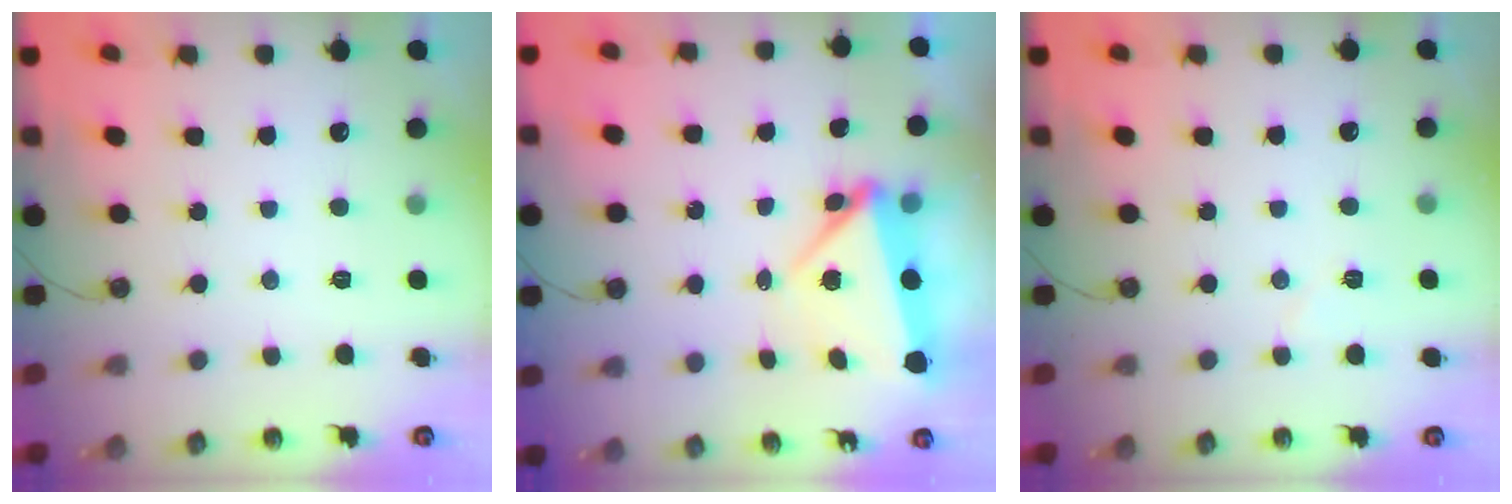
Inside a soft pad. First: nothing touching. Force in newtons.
{"total": 5.6, "press": 5.6, "slide": 0.2}
{"total": 3.9, "press": 3.7, "slide": 1.3}